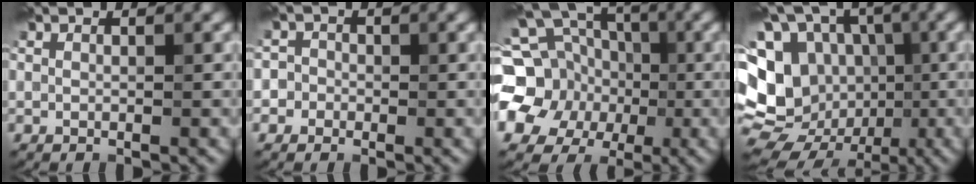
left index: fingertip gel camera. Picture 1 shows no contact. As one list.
[{"total": 1.8, "force": [-0.4, 1.8, 0.1], "torque": [0.023, 0.006, -0.017]}, {"total": 18.1, "force": [-1.5, 16.4, 7.4], "torque": [-0.175, -0.002, -0.056]}, {"total": 17.8, "force": [-3.3, 16.1, 6.9], "torque": [-0.160, 0.019, -0.068]}]